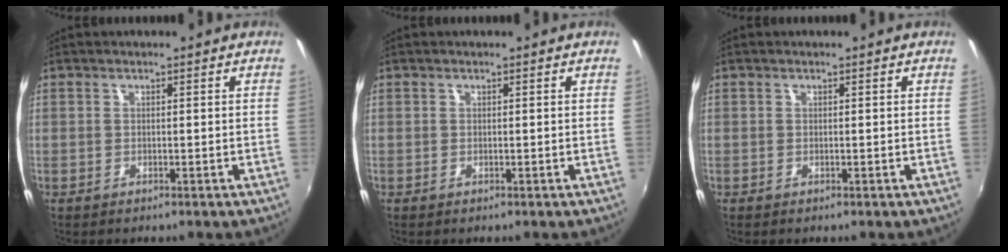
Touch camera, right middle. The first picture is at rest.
{"total": 0.0}
{"total": 0.0}